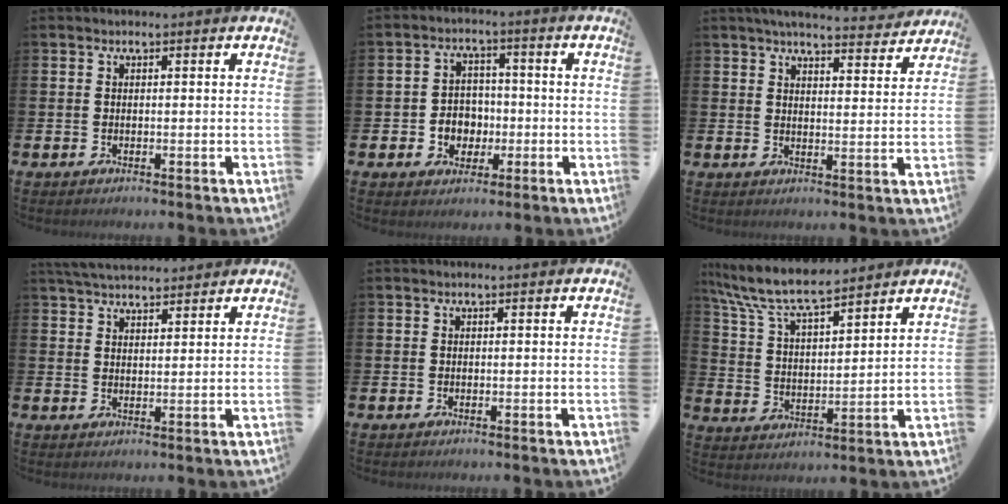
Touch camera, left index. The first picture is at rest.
{"total": 4.2, "force": [-1.3, 3.9, 1.1], "torque": [-0.022, 0.004, -0.031]}
{"total": 5.1, "force": [5.0, 0.4, 1.3], "torque": [-0.027, -0.032, 0.085]}
{"total": 3.8, "force": [3.7, 0.9, 0.7], "torque": [-0.028, -0.013, 0.069]}
{"total": 0.0}
{"total": 8.5, "force": [7.6, 1.5, 3.5], "torque": [-0.100, -0.039, 0.135]}